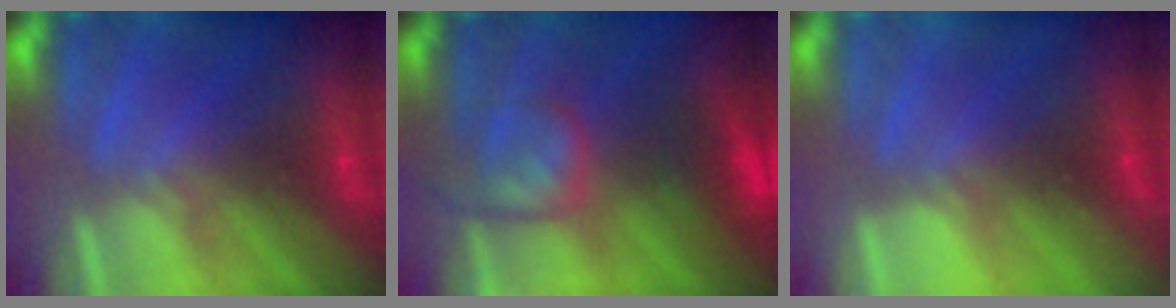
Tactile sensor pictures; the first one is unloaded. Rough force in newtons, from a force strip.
{"total": 9.3}
{"total": 2.3}